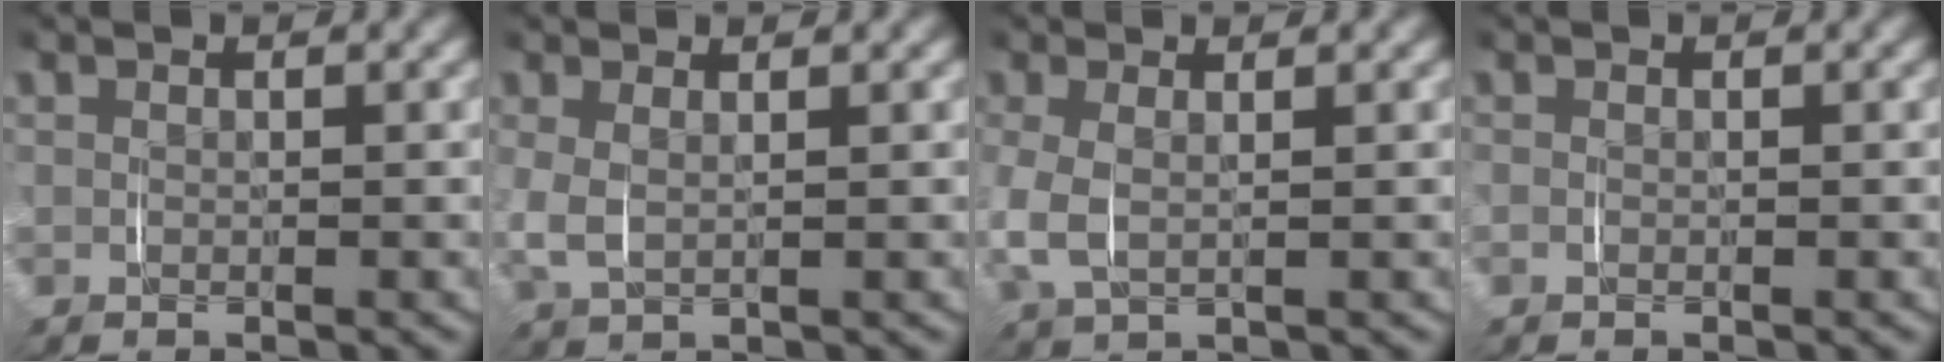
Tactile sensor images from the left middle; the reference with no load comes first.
{"total": 3.3, "force": [0.3, 2.3, 2.3], "torque": [-0.077, -0.011, 0.011]}
{"total": 3.8, "force": [0.0, 2.5, 2.9], "torque": [-0.094, -0.012, 0.007]}
{"total": 0.6, "force": [-0.3, 0.3, 0.3], "torque": [-0.013, -0.001, -0.006]}